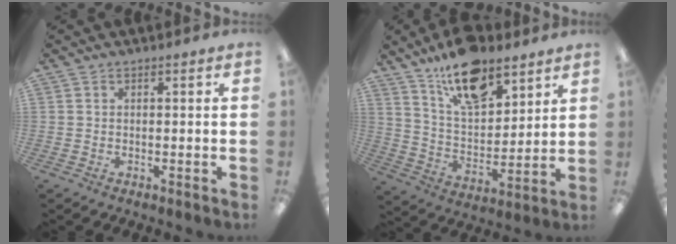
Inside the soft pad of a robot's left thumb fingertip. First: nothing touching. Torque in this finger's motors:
{"motor_torque": [-0.06, 0.32, 1.25, -1.52, 0.09]}